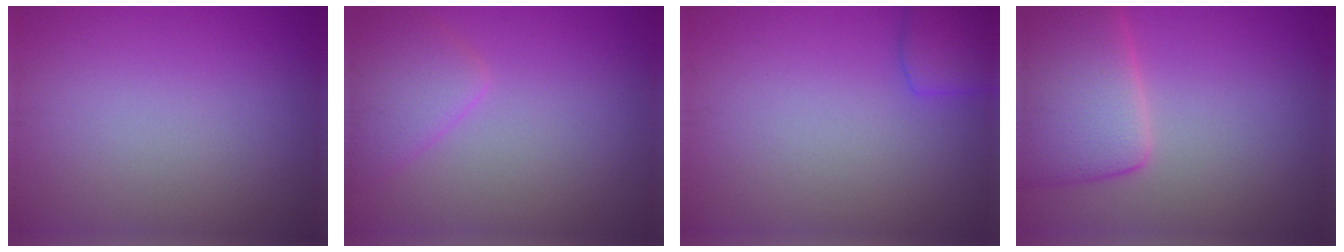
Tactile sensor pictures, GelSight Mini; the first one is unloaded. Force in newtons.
{"total": 3.0, "press": 3.0, "slide": 0.2}
{"total": 2.7, "press": 2.7, "slide": 0.1}
{"total": 7.7, "press": 7.6, "slide": 0.5}